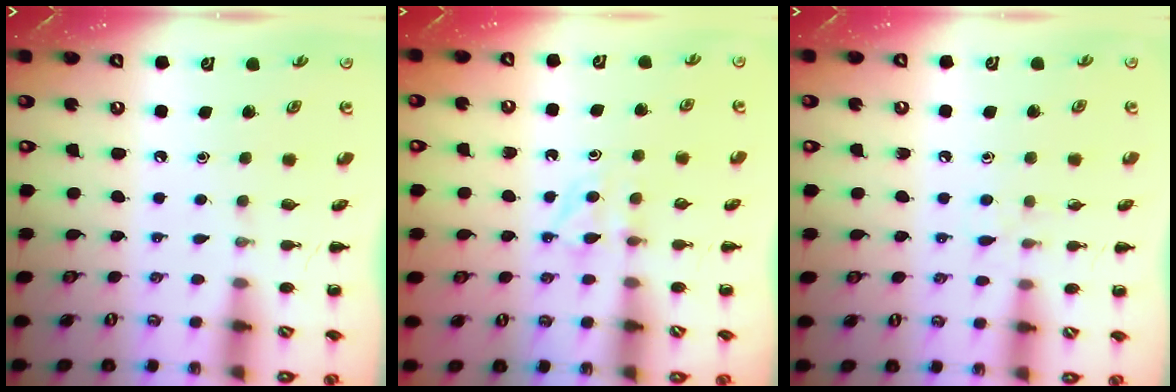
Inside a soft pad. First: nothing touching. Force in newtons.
{"total": 4.5, "press": 4.3, "slide": 1.3}
{"total": 5.1, "press": 4.6, "slide": 2.0}